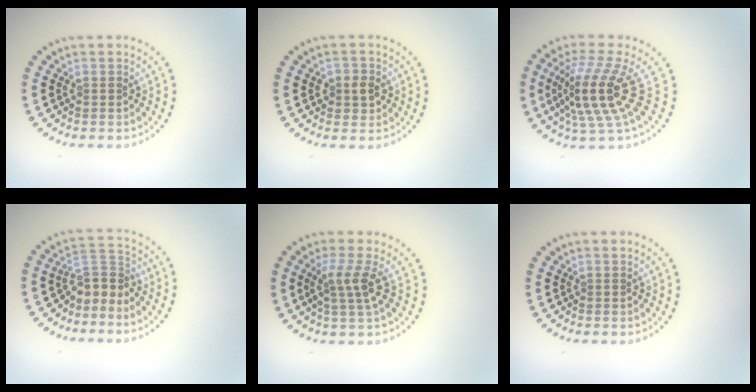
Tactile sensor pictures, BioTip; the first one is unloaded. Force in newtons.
{"total": 1.8, "press": 1.7, "slide": 0.7}
{"total": 5.3, "press": 3.9, "slide": 3.6}
{"total": 2.9, "press": 2.1, "slide": 2.0}
{"total": 2.7, "press": 2.0, "slide": 1.8}
{"total": 0.0}